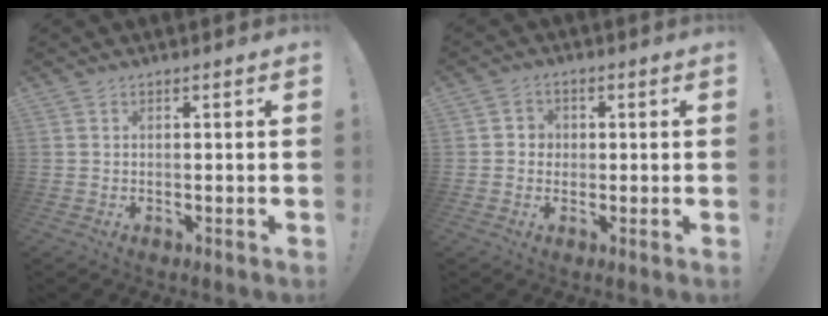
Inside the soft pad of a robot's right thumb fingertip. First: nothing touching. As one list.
[{"total": 1.4, "force": [0.3, 1.4, 0.1], "torque": [0.005, 0.001, 0.003]}]